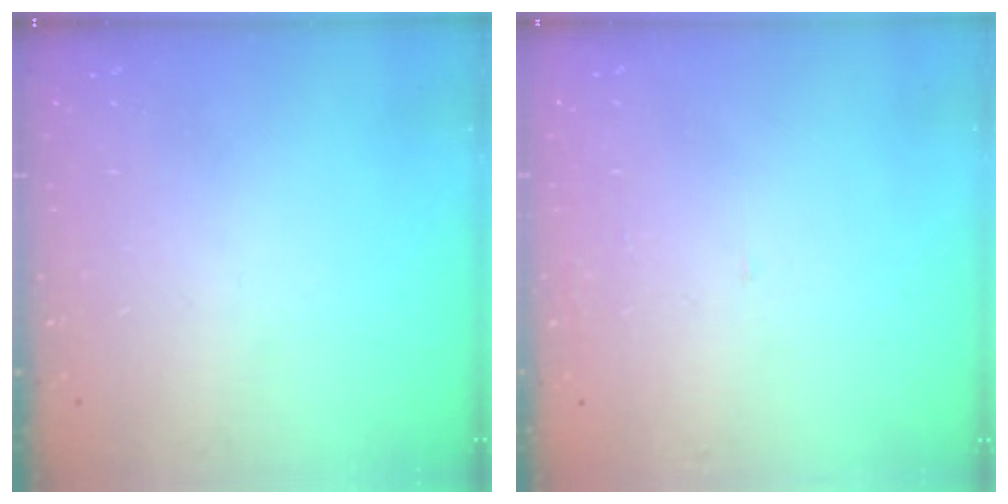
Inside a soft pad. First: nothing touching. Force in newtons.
{"total": 2.0, "press": 2.0, "slide": 0.1}